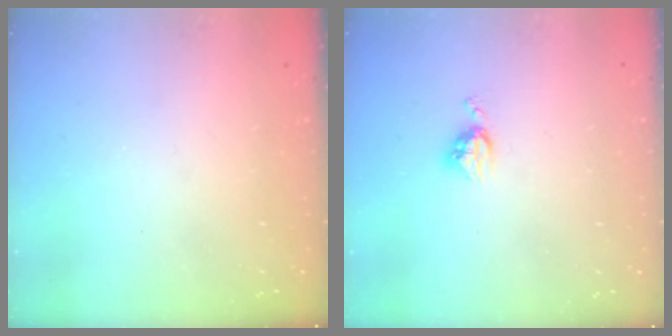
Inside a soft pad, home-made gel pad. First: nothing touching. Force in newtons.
{"total": 4.6, "press": 4.6, "slide": 0.6}